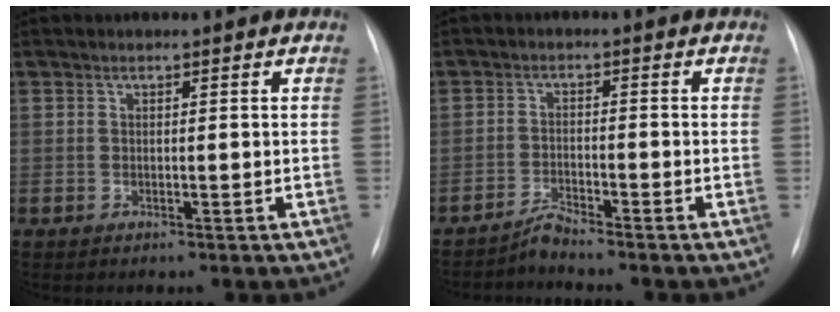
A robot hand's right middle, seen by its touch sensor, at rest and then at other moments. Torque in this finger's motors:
{"motor_torque": [-0.38, -0.53, 0.03, 0.00]}